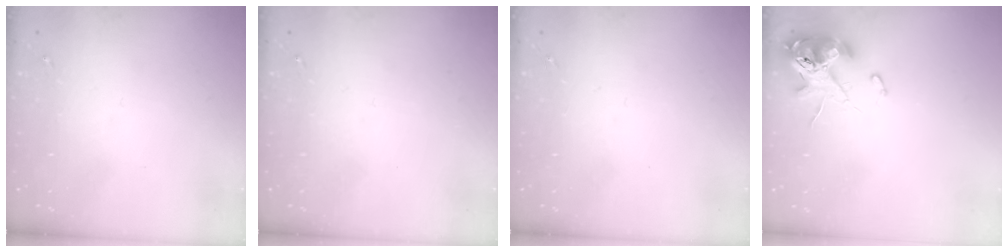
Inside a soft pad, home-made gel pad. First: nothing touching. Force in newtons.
{"total": 0.0}
{"total": 0.0}
{"total": 11.9, "press": 11.7, "slide": 2.1}